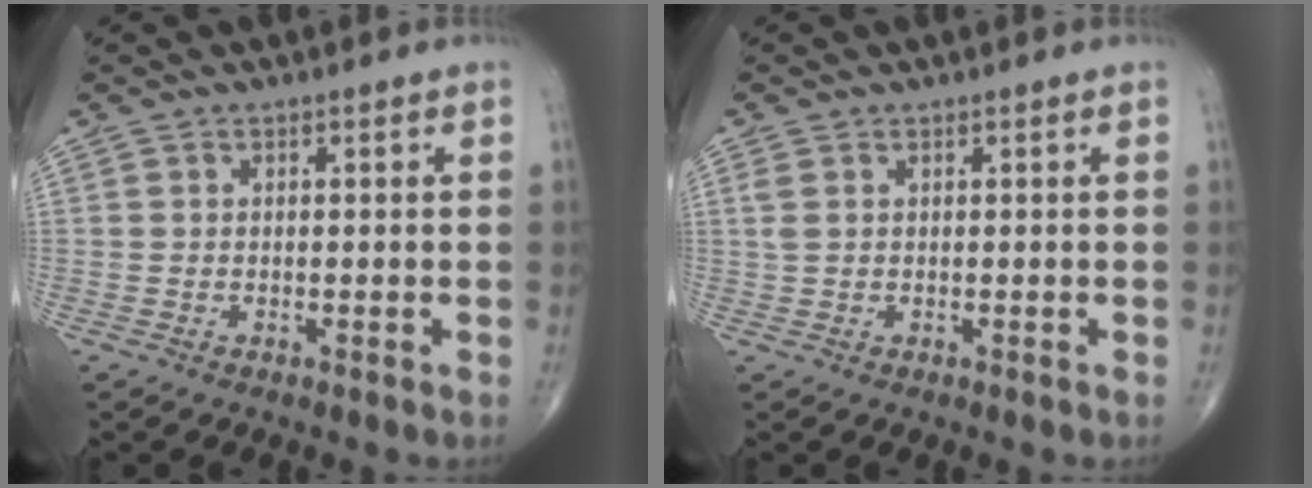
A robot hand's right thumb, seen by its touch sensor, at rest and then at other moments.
{"total": 1.6, "force": [0.6, 0.8, 1.2], "torque": [-0.037, 0.011, 0.021]}